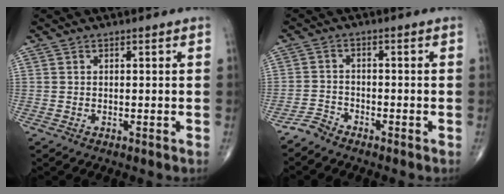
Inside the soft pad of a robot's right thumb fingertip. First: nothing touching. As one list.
[{"total": 2.7, "force": [-2.6, 0.6, 0.2], "torque": [-0.002, 0.001, -0.058]}]